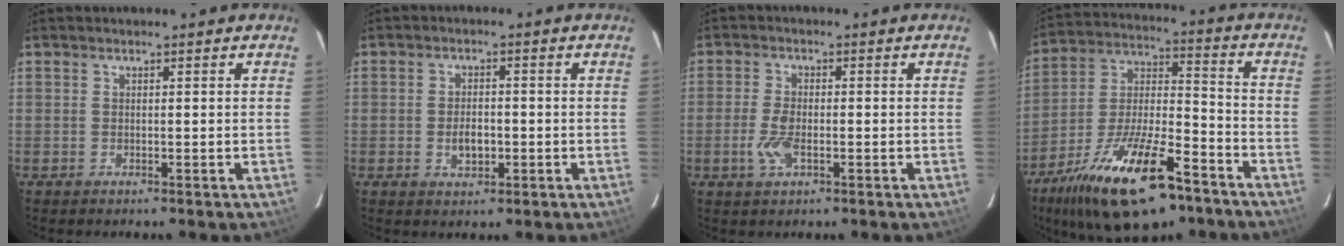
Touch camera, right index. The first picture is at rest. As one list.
[{"total": 4.0, "force": [-1.0, 2.4, 3.1], "torque": [-0.059, 0.001, -0.013]}, {"total": 4.6, "force": [-1.5, 2.1, 3.8], "torque": [-0.088, -0.002, -0.029]}, {"total": 22.4, "force": [-13.6, 8.1, 15.8], "torque": [-0.300, -0.019, -0.228]}]